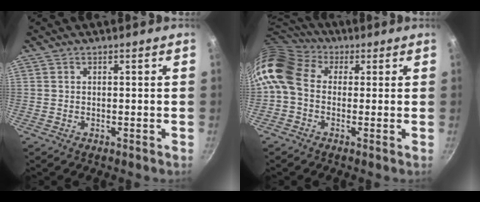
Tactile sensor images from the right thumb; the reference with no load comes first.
{"total": 12.5, "force": [1.4, 9.8, 7.6], "torque": [-0.154, 0.029, 0.006]}